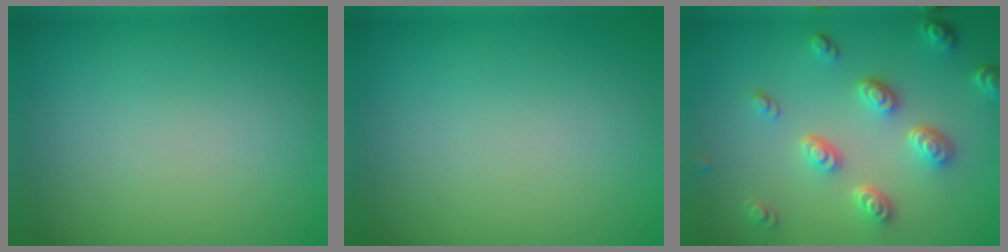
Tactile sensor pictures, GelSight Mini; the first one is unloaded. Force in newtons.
{"total": 0.0}
{"total": 4.7, "press": 3.6, "slide": 3.0}